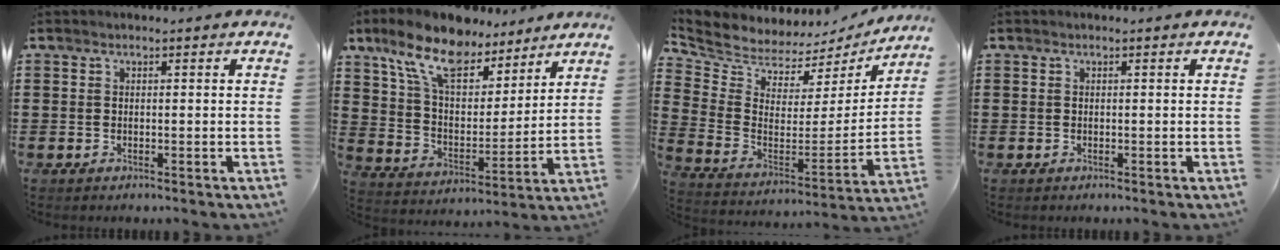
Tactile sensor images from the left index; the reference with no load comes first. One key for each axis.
{"total": 11.4, "fx": 8.8, "fy": 4.5, "fz": 5.7, "tx": -0.141, "ty": -0.032, "tz": 0.159}
{"total": 5.3, "fx": 5.0, "fy": 1.7, "fz": -0.2, "tx": -0.036, "ty": -0.053, "tz": 0.085}
{"total": 0.0}